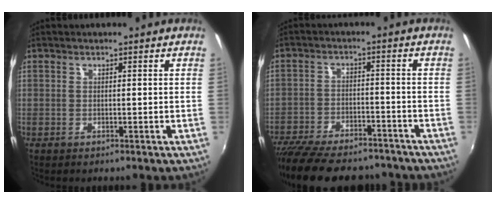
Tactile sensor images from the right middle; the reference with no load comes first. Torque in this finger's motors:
{"motor_torque": [1.12, -1.01, 0.69, 0.21]}